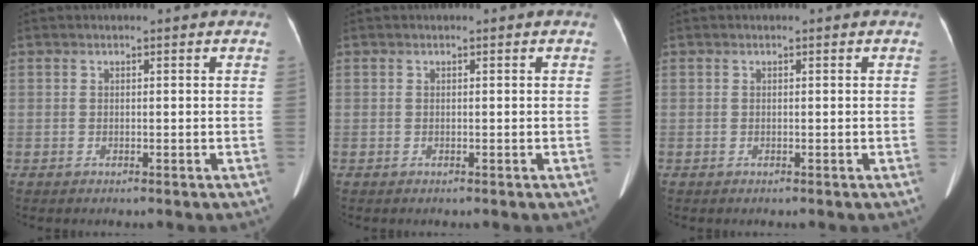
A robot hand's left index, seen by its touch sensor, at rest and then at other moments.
{"total": 0.0}
{"total": 0.0}